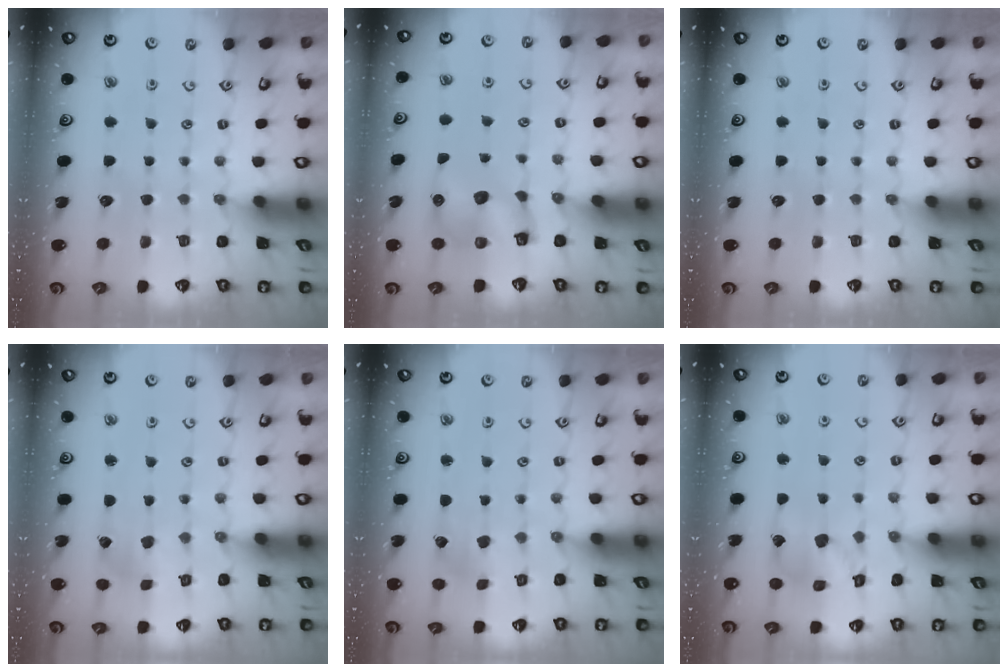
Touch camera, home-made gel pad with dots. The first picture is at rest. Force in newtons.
{"total": 8.0, "press": 7.9, "slide": 0.5}
{"total": 0.0}
{"total": 1.0, "press": 1.0, "slide": 0.0}
{"total": 2.2, "press": 2.2, "slide": 0.4}
{"total": 12.7, "press": 12.6, "slide": 1.8}